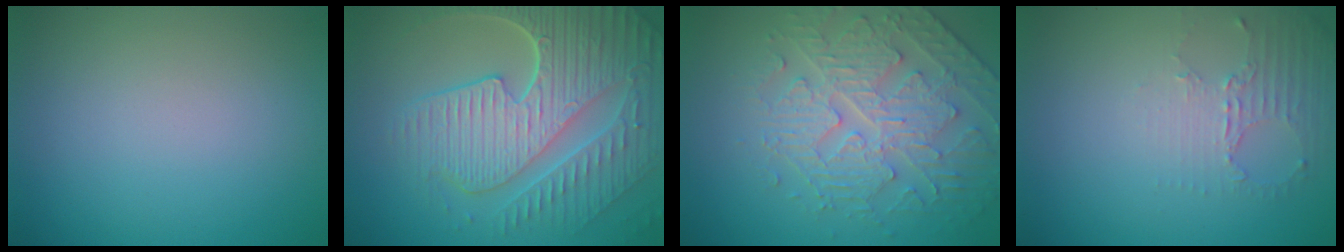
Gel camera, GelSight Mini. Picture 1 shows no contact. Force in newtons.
{"total": 10.0, "press": 6.6, "slide": 7.5}
{"total": 4.3, "press": 4.2, "slide": 0.9}
{"total": 2.3, "press": 1.8, "slide": 1.6}